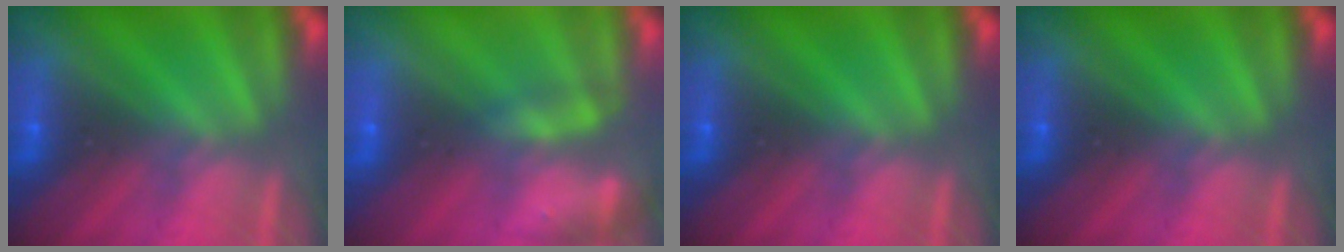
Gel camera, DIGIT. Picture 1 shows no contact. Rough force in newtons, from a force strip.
{"total": 2.4}
{"total": 0.0}
{"total": 0.0}